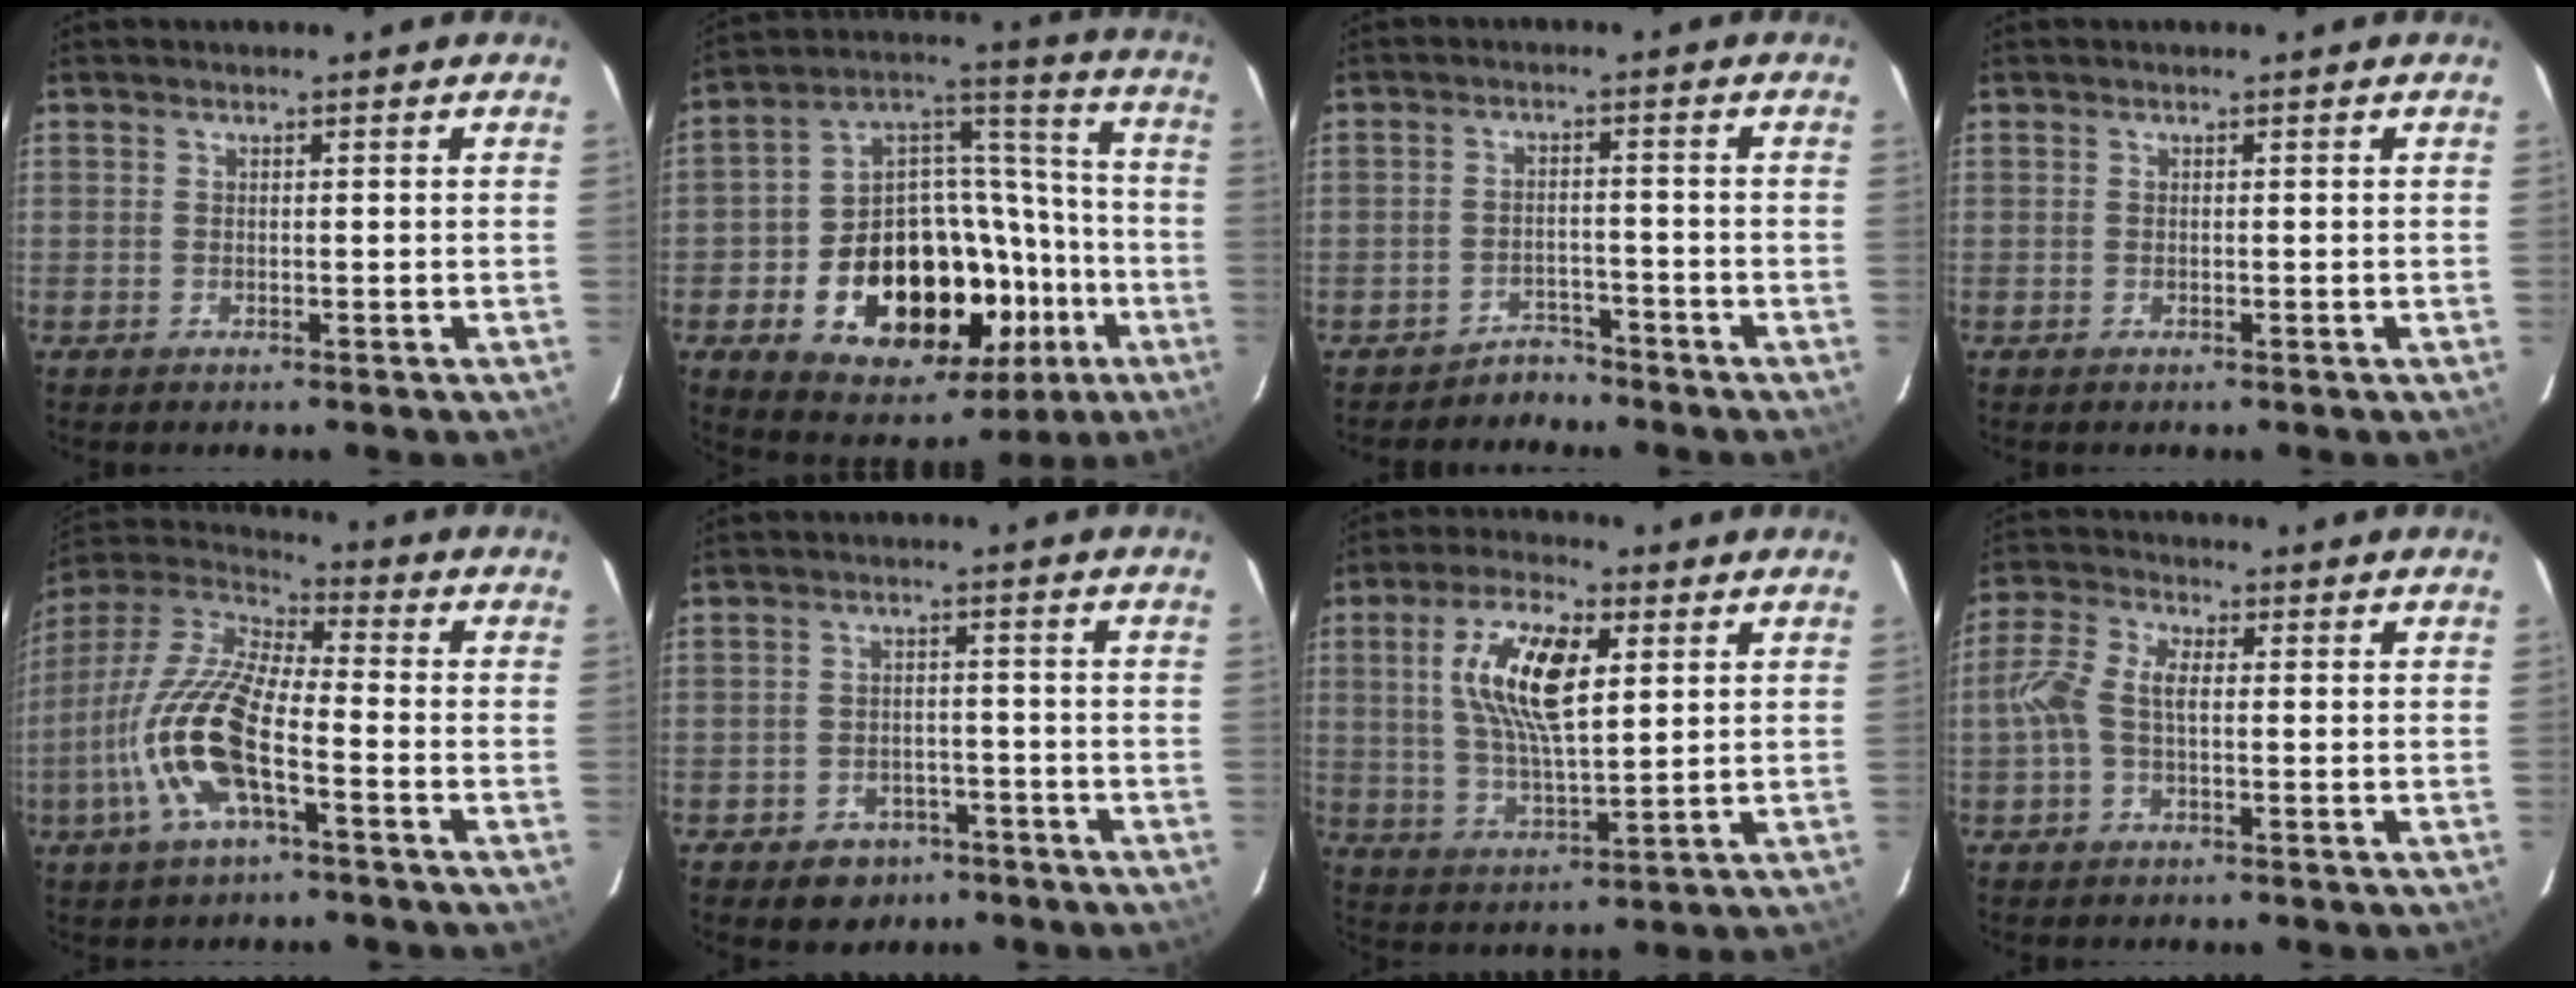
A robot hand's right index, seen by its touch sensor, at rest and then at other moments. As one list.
[{"total": 27.2, "force": [-10.2, 17.7, 18.0], "torque": [-0.317, 0.037, -0.134]}, {"total": 3.8, "force": [-3.2, 1.9, -0.4], "torque": [0.003, 0.013, -0.053]}, {"total": 0.0}, {"total": 16.0, "force": [-5.8, 4.7, 14.2], "torque": [-0.297, -0.007, -0.121]}, {"total": 6.4, "force": [-4.1, 4.7, 1.3], "torque": [-0.043, 0.019, -0.045]}, {"total": 13.3, "force": [3.9, 4.9, 11.7], "torque": [-0.225, 0.010, 0.075]}, {"total": 6.6, "force": [-0.2, 3.2, 5.8], "torque": [-0.131, 0.018, -0.008]}]